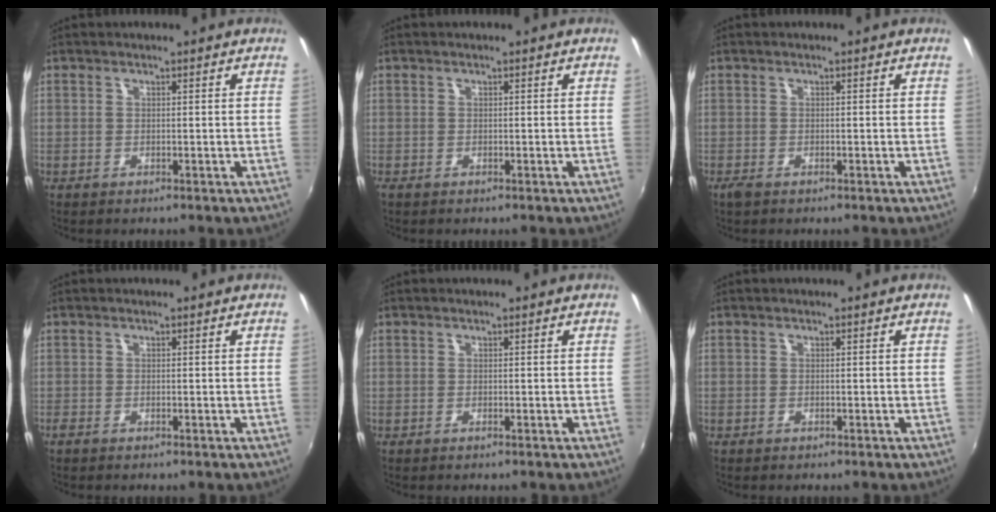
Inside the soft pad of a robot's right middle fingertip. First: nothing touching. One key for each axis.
{"total": 0.0}
{"total": 1.1, "fx": -0.8, "fy": 0.3, "fz": 0.7, "tx": -0.014, "ty": -0.005, "tz": -0.015}
{"total": 0.6, "fx": -0.5, "fy": 0.1, "fz": 0.3, "tx": -0.006, "ty": -0.003, "tz": -0.012}
{"total": 0.0}
{"total": 0.5, "fx": -0.4, "fy": 0.4, "fz": 0.0, "tx": 0.000, "ty": 0.001, "tz": -0.007}